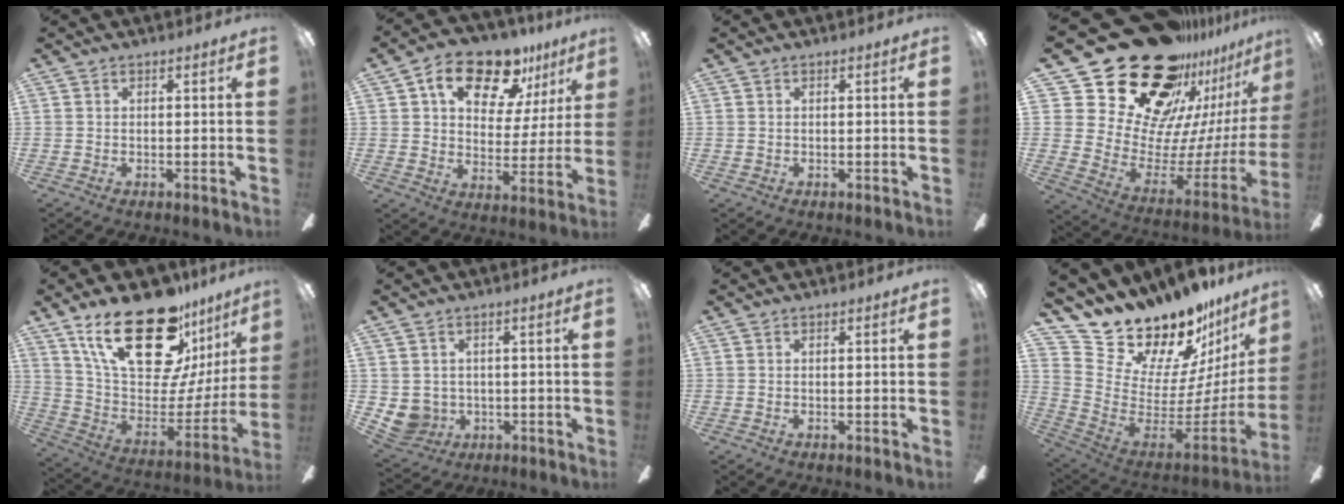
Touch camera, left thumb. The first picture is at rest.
{"total": 16.2, "force": [10.1, 8.6, 9.4], "torque": [-0.147, -0.045, 0.172]}
{"total": 0.5, "force": [0.3, 0.4, -0.1], "torque": [0.003, 0.004, 0.004]}
{"total": 33.7, "force": [22.8, 17.3, 17.8], "torque": [-0.277, -0.200, 0.460]}
{"total": 28.5, "force": [17.7, 12.4, 18.5], "torque": [-0.315, -0.122, 0.315]}
{"total": 5.1, "force": [0.4, 5.0, 0.8], "torque": [-0.042, -0.008, 0.009]}
{"total": 0.0}
{"total": 18.1, "force": [16.8, 6.0, 3.2], "torque": [-0.081, -0.156, 0.319]}